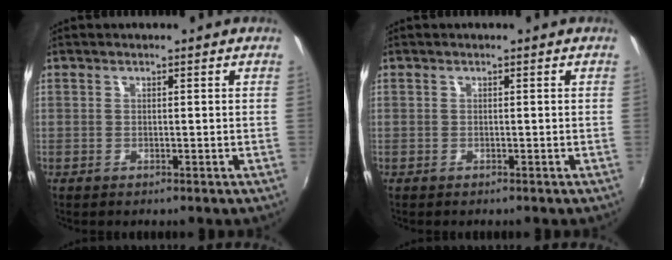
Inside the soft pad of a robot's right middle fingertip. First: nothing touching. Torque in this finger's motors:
{"motor_torque": [0.03, -0.33, -0.01, 0.01]}